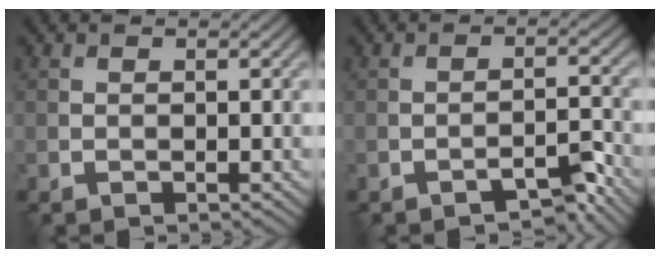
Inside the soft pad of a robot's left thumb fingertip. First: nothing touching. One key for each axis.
{"total": 3.1, "fx": -2.6, "fy": 0.5, "fz": 1.6, "tx": -0.022, "ty": 0.010, "tz": -0.041}